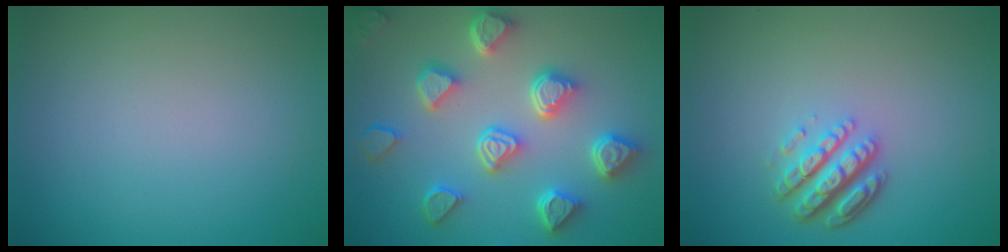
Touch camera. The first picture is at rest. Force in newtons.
{"total": 7.0, "press": 5.6, "slide": 4.1}
{"total": 4.4, "press": 3.2, "slide": 3.1}